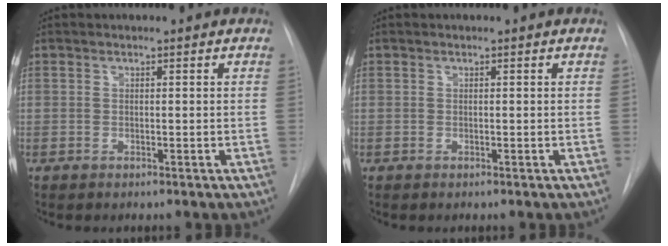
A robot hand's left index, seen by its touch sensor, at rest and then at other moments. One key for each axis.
{"total": 0.0}